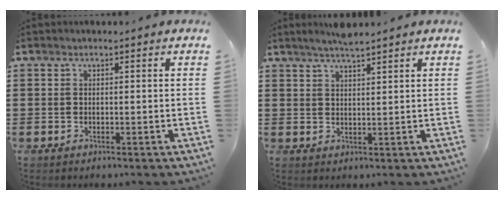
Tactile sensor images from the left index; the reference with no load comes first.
{"total": 2.8, "force": [2.5, -0.1, 1.2], "torque": [-0.027, -0.001, 0.045]}